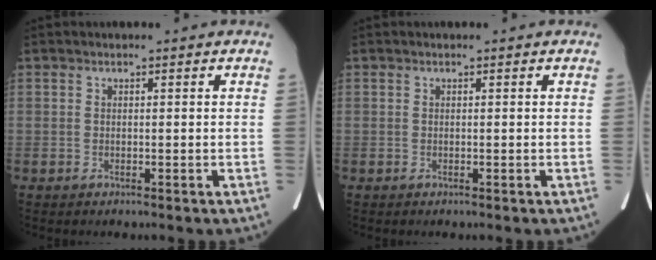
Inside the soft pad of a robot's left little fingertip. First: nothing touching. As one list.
[{"total": 0.0}]